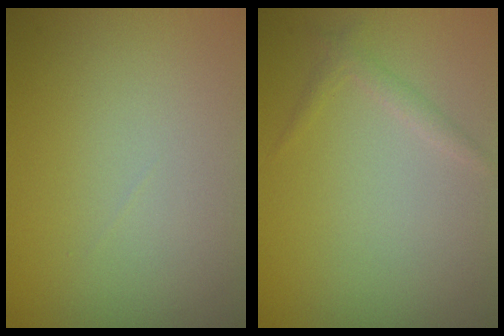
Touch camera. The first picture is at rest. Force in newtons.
{"total": 1.1, "press": 1.1, "slide": 0.1}